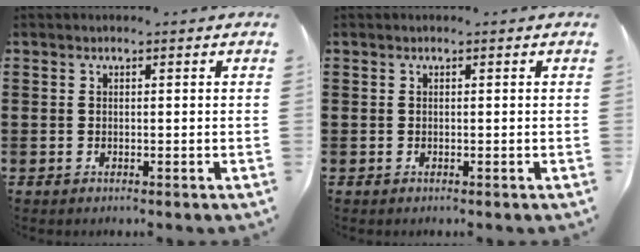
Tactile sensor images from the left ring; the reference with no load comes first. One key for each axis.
{"total": 0.0}